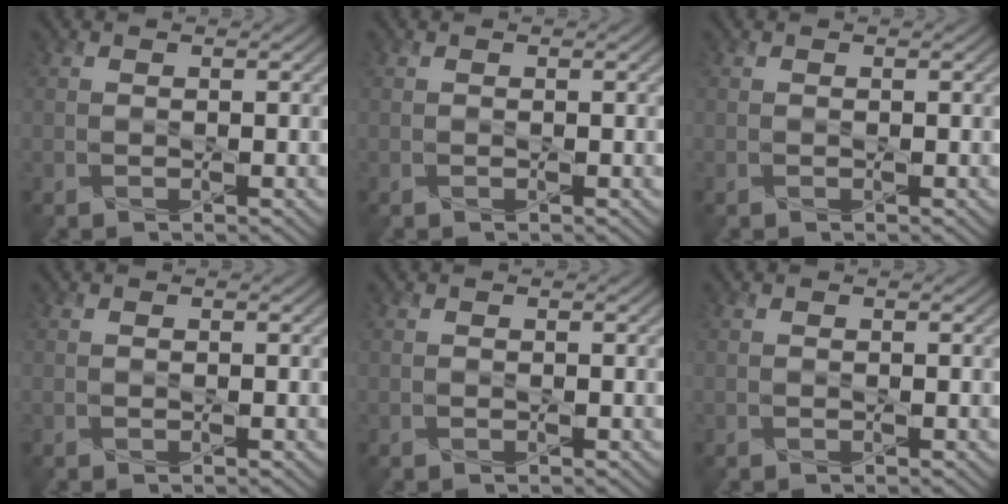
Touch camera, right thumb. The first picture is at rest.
{"total": 0.0}
{"total": 0.0}
{"total": 0.0}
{"total": 0.0}
{"total": 0.0}